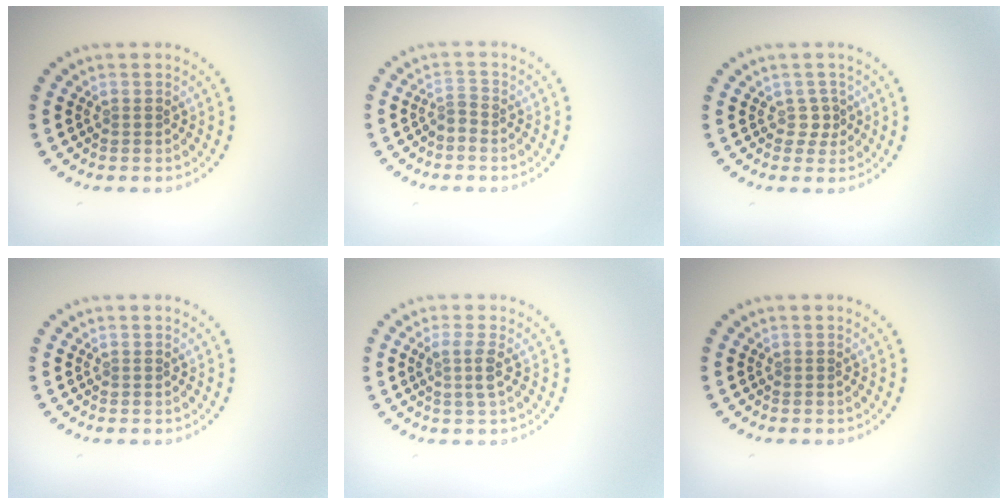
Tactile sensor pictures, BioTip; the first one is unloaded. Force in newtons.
{"total": 1.1, "press": 0.6, "slide": 0.9}
{"total": 1.1, "press": 0.8, "slide": 0.8}
{"total": 0.0}
{"total": 1.9, "press": 1.5, "slide": 1.0}
{"total": 0.0}